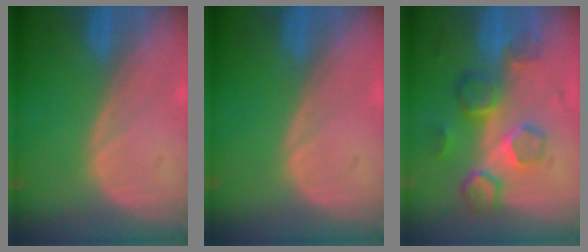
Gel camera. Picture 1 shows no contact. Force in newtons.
{"total": 0.0}
{"total": 8.8, "press": 7.9, "slide": 3.7}